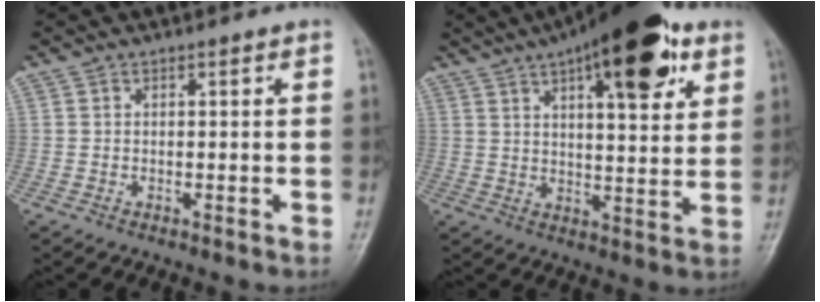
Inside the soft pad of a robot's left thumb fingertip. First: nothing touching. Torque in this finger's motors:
{"motor_torque": [2.25, 1.93, 1.77, -1.00, 0.16]}